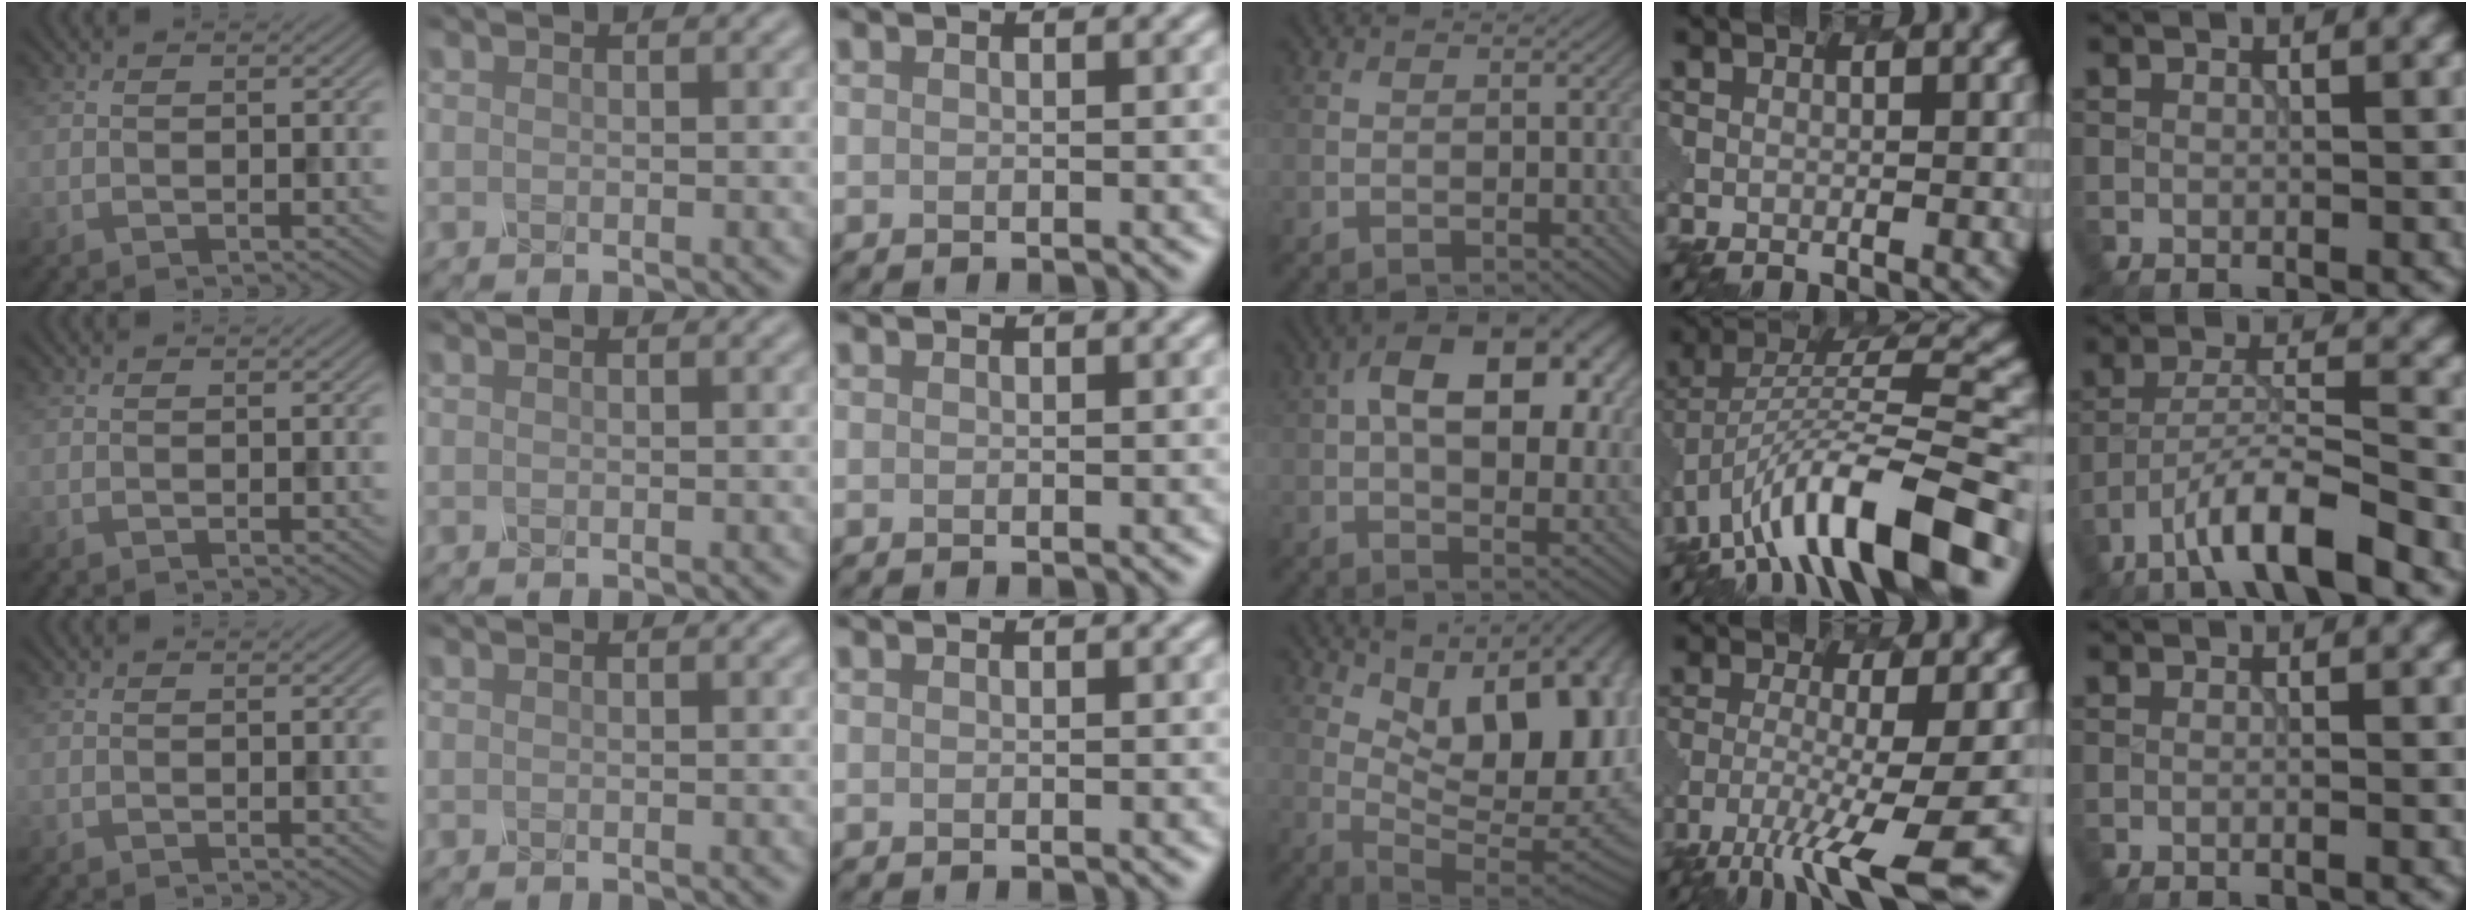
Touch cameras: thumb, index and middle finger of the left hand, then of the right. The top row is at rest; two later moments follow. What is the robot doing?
{"motion": "shake", "object": "salt shaker"}